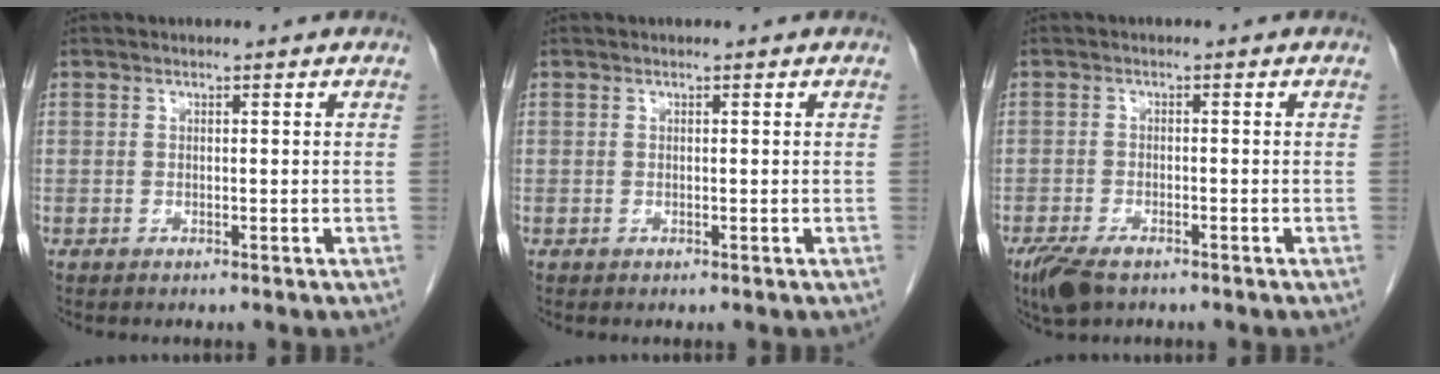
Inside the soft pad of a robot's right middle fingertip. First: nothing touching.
{"total": 0.0}
{"total": 5.3, "force": [-3.8, 2.1, 3.0], "torque": [-0.057, -0.009, -0.064]}